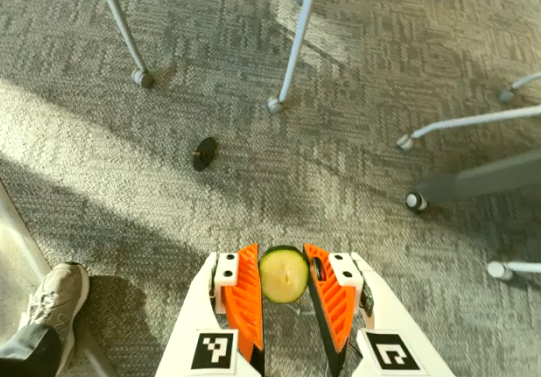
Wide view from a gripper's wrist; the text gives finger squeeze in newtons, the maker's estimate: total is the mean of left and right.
{"total": 8.5, "left": 8.7, "right": 8.3}